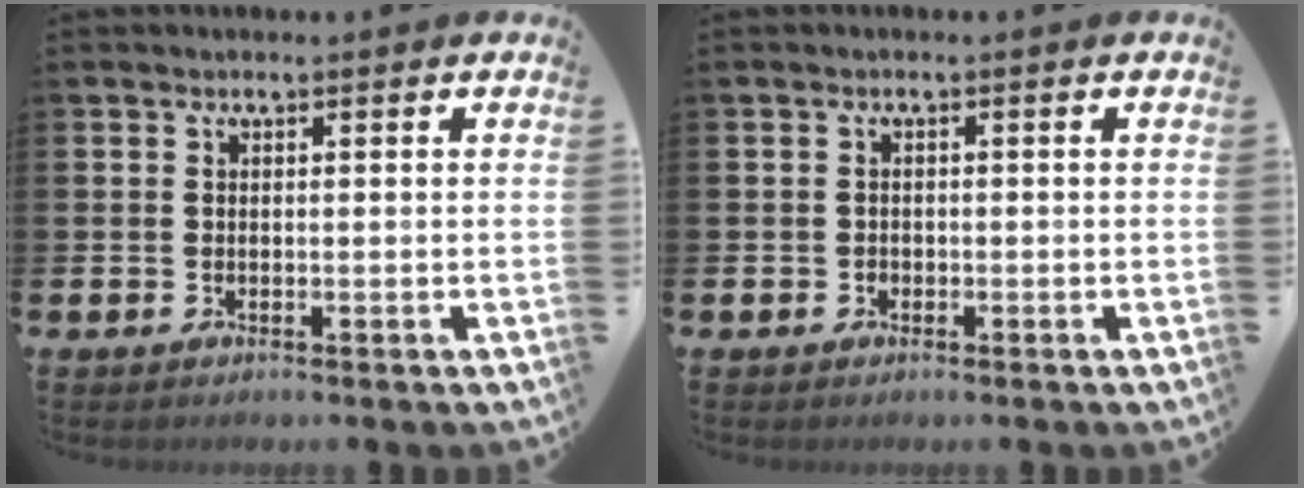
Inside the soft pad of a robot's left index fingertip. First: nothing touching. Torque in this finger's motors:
{"motor_torque": [0.07, -0.04, 0.00, 0.02]}